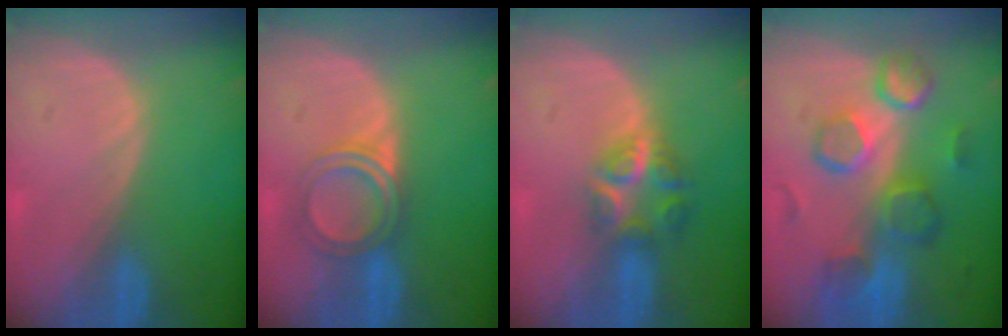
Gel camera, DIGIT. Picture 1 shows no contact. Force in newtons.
{"total": 4.9, "press": 4.7, "slide": 1.4}
{"total": 6.1, "press": 5.5, "slide": 2.7}
{"total": 10.4, "press": 9.0, "slide": 5.1}